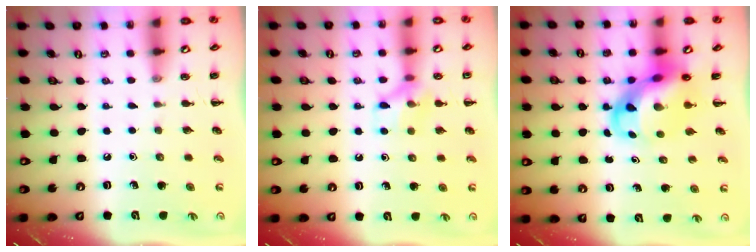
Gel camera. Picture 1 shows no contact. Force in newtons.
{"total": 9.6, "press": 9.5, "slide": 1.0}
{"total": 7.4, "press": 7.1, "slide": 2.1}